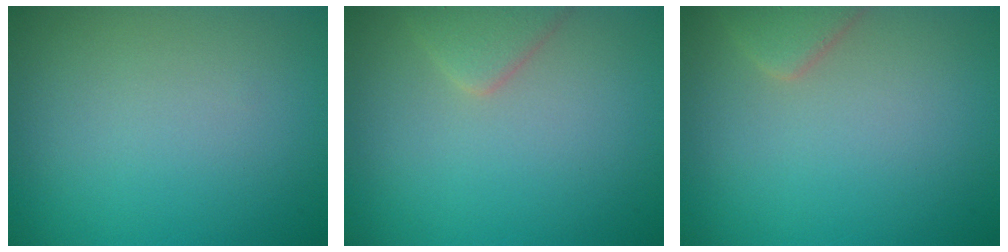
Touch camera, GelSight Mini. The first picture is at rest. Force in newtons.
{"total": 2.0, "press": 2.0, "slide": 0.1}
{"total": 2.1, "press": 2.1, "slide": 0.2}